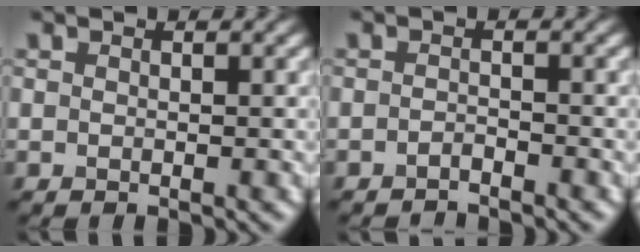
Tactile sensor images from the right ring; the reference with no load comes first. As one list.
[{"total": 1.1, "force": [-1.1, 0.2, 0.3], "torque": [-0.004, 0.003, -0.020]}]